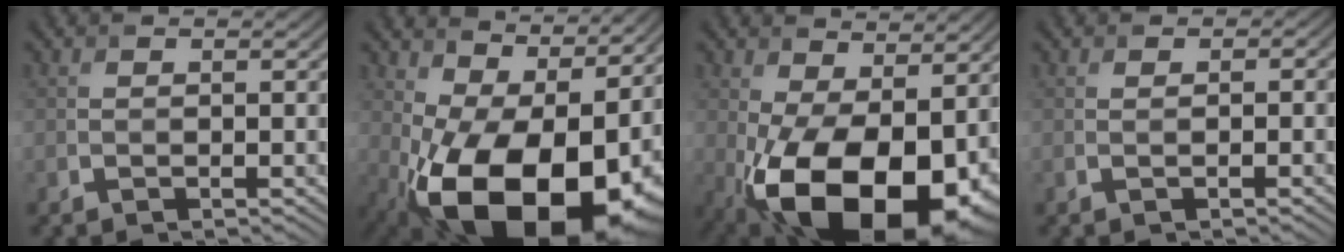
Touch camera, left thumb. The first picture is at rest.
{"total": 18.5, "force": [-2.7, 10.1, 15.3], "torque": [-0.226, -0.025, -0.030]}
{"total": 17.5, "force": [-4.3, 9.6, 13.9], "torque": [-0.243, -0.044, -0.047]}
{"total": 0.5, "force": [0.0, 0.2, 0.5], "torque": [-0.008, 0.000, 0.001]}